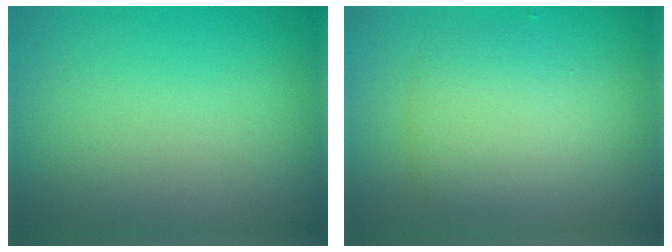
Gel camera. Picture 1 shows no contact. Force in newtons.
{"total": 3.7, "press": 3.7, "slide": 0.1}